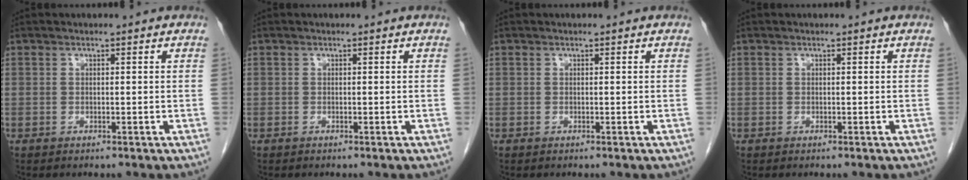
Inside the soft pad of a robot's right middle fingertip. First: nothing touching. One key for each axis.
{"total": 0.0}
{"total": 0.0}
{"total": 0.0}